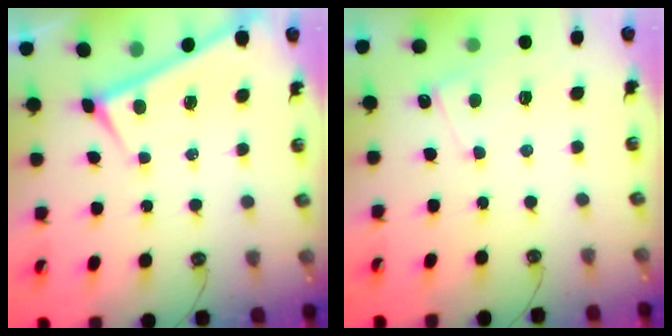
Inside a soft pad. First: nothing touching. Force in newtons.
{"total": 0.9, "press": 0.7, "slide": 0.5}